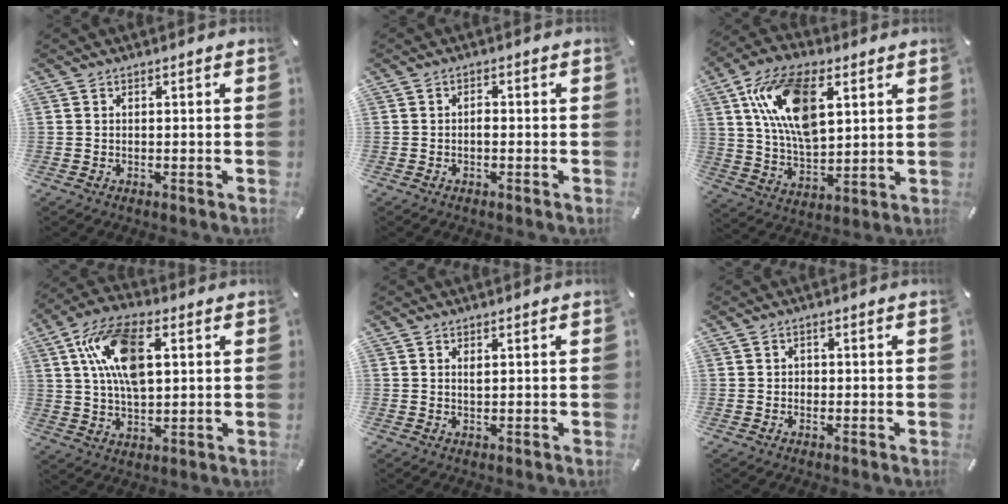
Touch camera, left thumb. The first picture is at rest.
{"total": 1.3, "force": [-0.4, 0.7, 1.1], "torque": [-0.022, 0.002, -0.008]}
{"total": 17.3, "force": [6.6, 9.7, 12.6], "torque": [-0.264, -0.007, 0.118]}
{"total": 14.2, "force": [4.3, 7.8, 11.0], "torque": [-0.225, 0.003, 0.073]}
{"total": 1.1, "force": [0.5, 0.3, 0.9], "torque": [-0.020, -0.001, 0.008]}
{"total": 0.8, "force": [-0.3, 0.7, 0.2], "torque": [-0.003, 0.006, -0.008]}